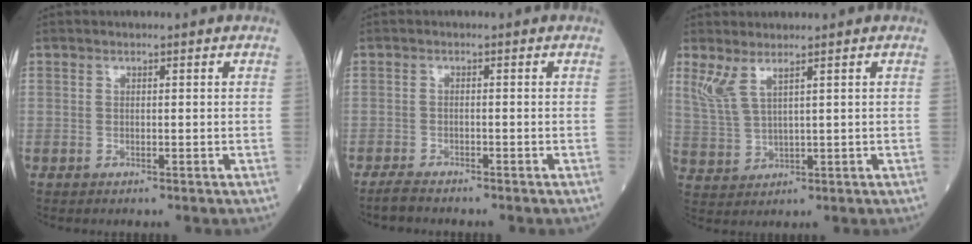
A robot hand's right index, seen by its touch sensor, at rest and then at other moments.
{"total": 2.4, "force": [-2.2, 0.3, 0.9], "torque": [-0.023, -0.007, -0.039]}
{"total": 4.2, "force": [2.7, 0.7, 3.0], "torque": [-0.083, 0.001, 0.071]}